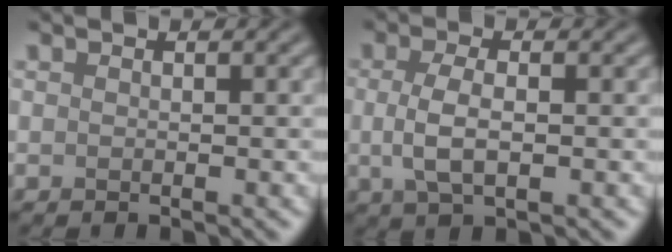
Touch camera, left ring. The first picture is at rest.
{"total": 3.6, "force": [-0.1, 1.5, 3.2], "torque": [-0.073, -0.002, -0.003]}